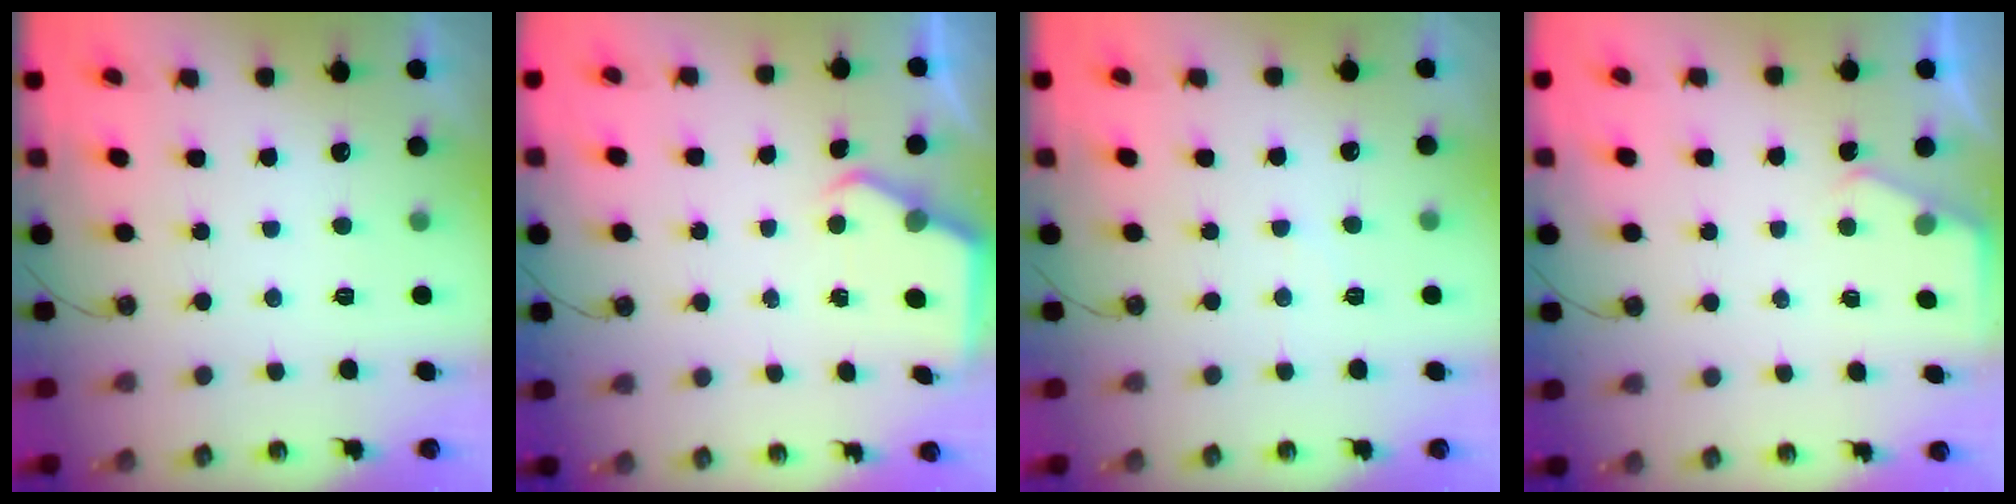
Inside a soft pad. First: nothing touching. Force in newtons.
{"total": 4.0, "press": 4.0, "slide": 0.2}
{"total": 4.1, "press": 4.0, "slide": 0.5}
{"total": 2.1, "press": 2.1, "slide": 0.4}